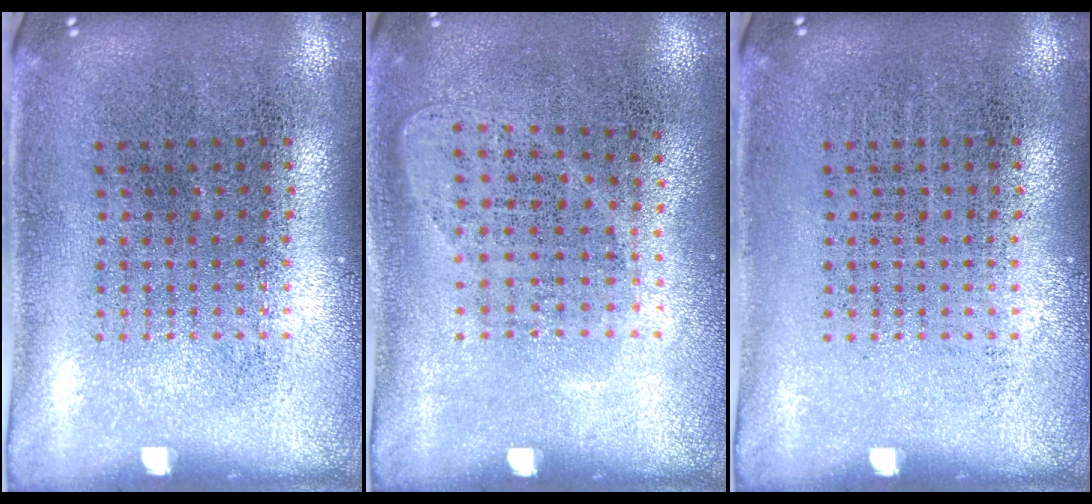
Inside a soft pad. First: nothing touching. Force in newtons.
{"total": 1.0, "press": 0.9, "slide": 0.5}
{"total": 0.0}